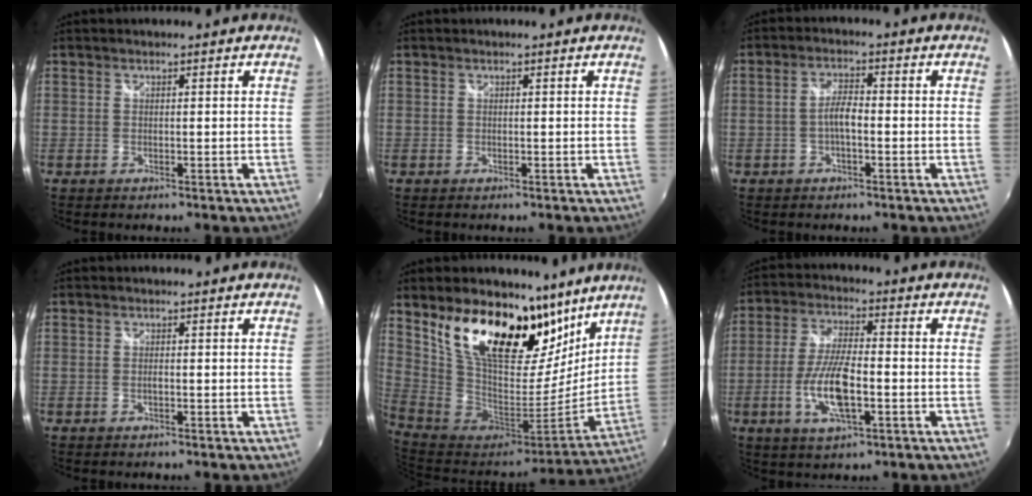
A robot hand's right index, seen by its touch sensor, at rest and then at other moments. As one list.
[{"total": 0.0}, {"total": 3.4, "force": [-1.1, 1.0, 3.0], "torque": [-0.061, 0.009, -0.021]}, {"total": 0.0}, {"total": 24.7, "force": [14.3, 12.3, 16.0], "torque": [-0.296, 0.008, 0.261]}, {"total": 10.7, "force": [-3.0, 3.2, 9.7], "torque": [-0.198, -0.005, -0.059]}]